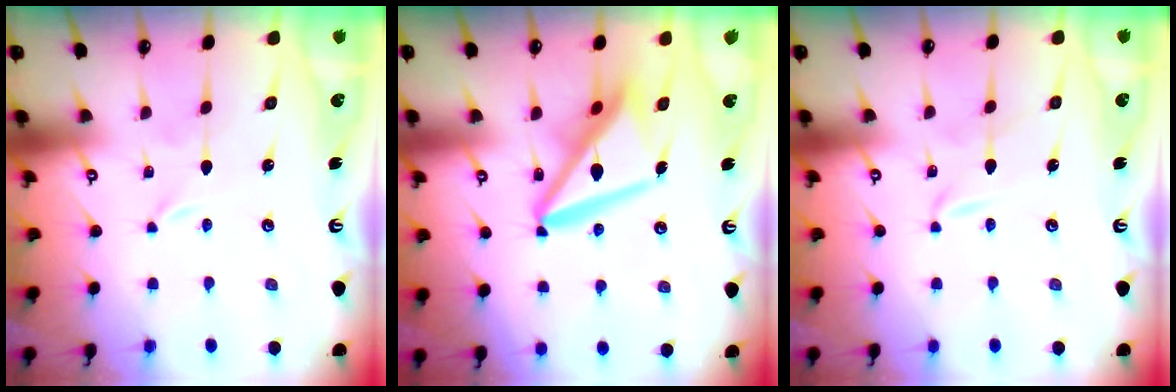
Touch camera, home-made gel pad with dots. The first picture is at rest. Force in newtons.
{"total": 13.7, "press": 13.6, "slide": 1.8}
{"total": 2.2, "press": 2.2, "slide": 0.1}